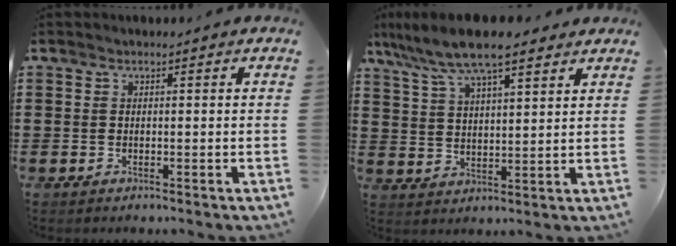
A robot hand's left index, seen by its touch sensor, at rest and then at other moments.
{"total": 9.1, "force": [7.2, 1.8, 5.3], "torque": [-0.123, -0.014, 0.129]}